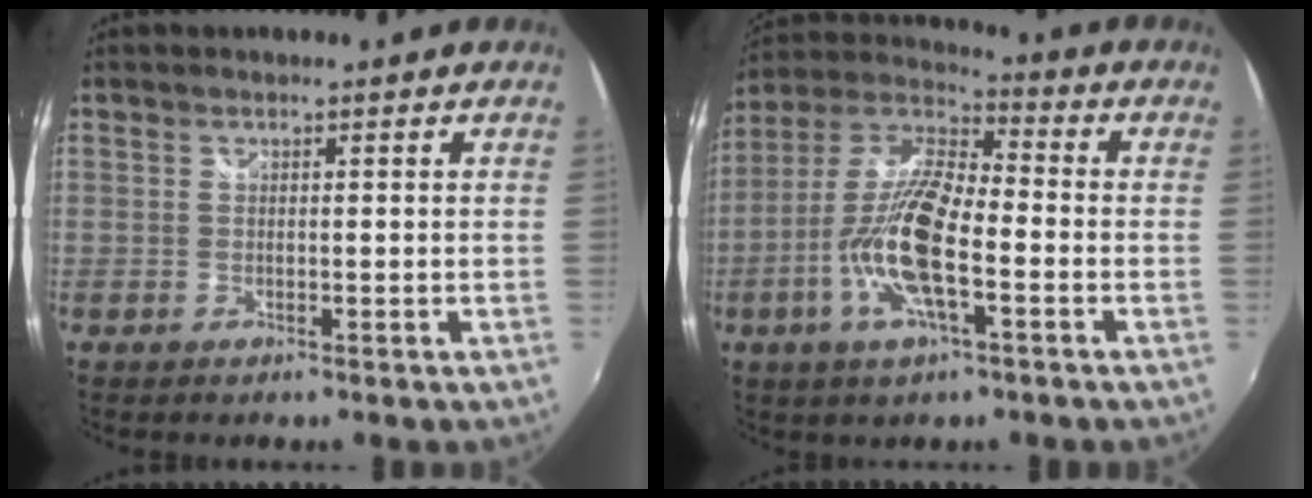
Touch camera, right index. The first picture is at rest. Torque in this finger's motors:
{"motor_torque": [0.59, -0.30, 0.76, 0.20]}